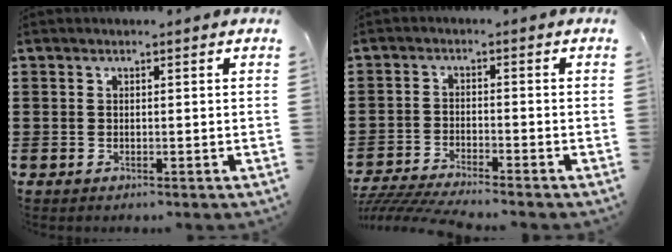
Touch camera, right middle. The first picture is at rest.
{"total": 4.3, "force": [-4.1, -0.1, 1.2], "torque": [-0.033, -0.012, -0.086]}